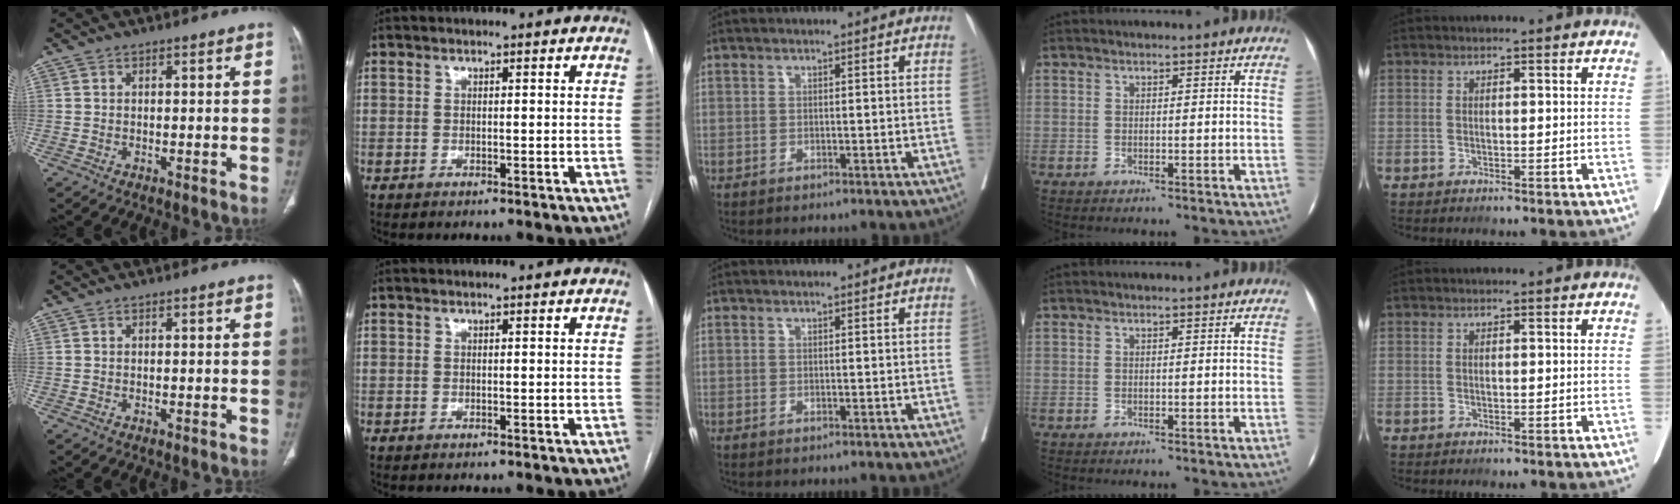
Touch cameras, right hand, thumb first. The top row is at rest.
{}